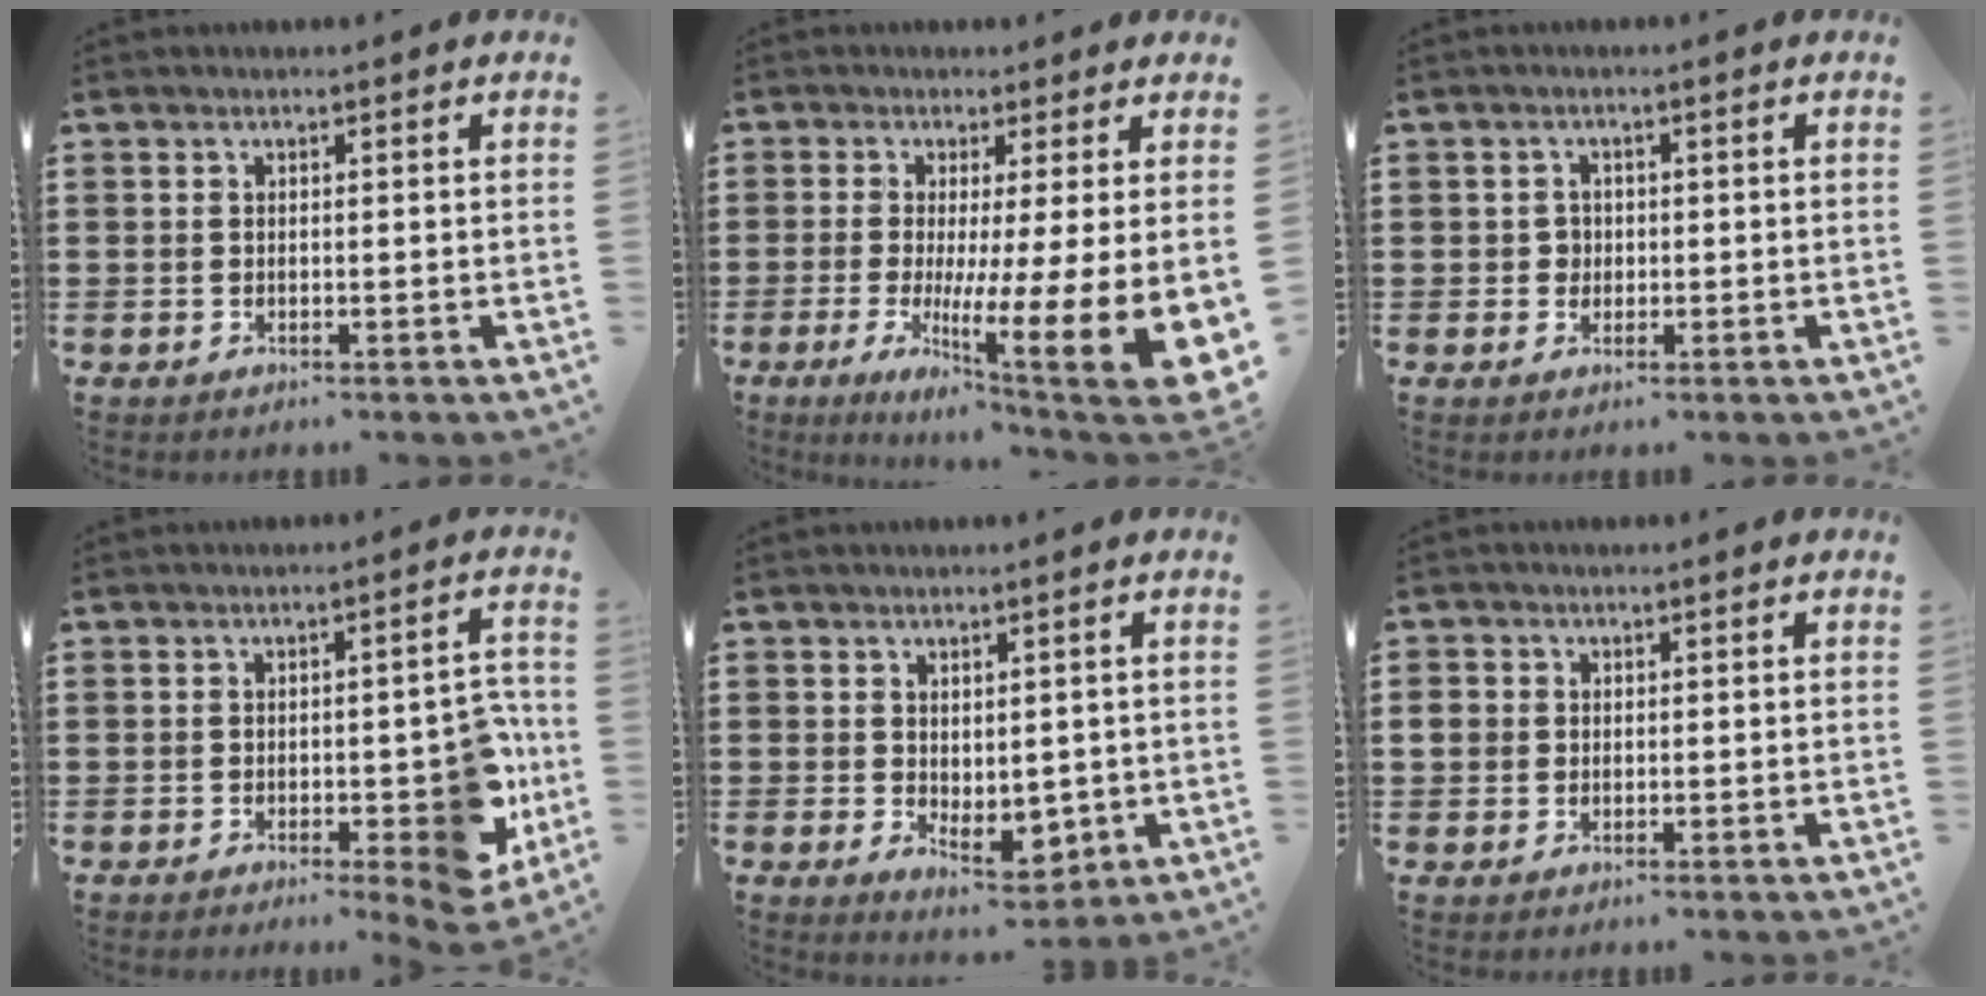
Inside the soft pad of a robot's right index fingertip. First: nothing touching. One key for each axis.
{"total": 7.8, "fx": -0.4, "fy": 1.4, "fz": 7.6, "tx": -0.107, "ty": -0.056, "tz": -0.008}
{"total": 1.7, "fx": 0.0, "fy": 1.6, "fz": 0.6, "tx": -0.016, "ty": 0.007, "tz": -0.002}
{"total": 7.7, "fx": -2.2, "fy": 2.5, "fz": 7.0, "tx": -0.079, "ty": -0.014, "tz": -0.033}
{"total": 4.0, "fx": 0.3, "fy": 2.9, "fz": 2.7, "tx": -0.037, "ty": 0.004, "tz": 0.008}
{"total": 1.9, "fx": 0.2, "fy": 1.8, "fz": 0.7, "tx": -0.019, "ty": 0.007, "tz": 0.002}